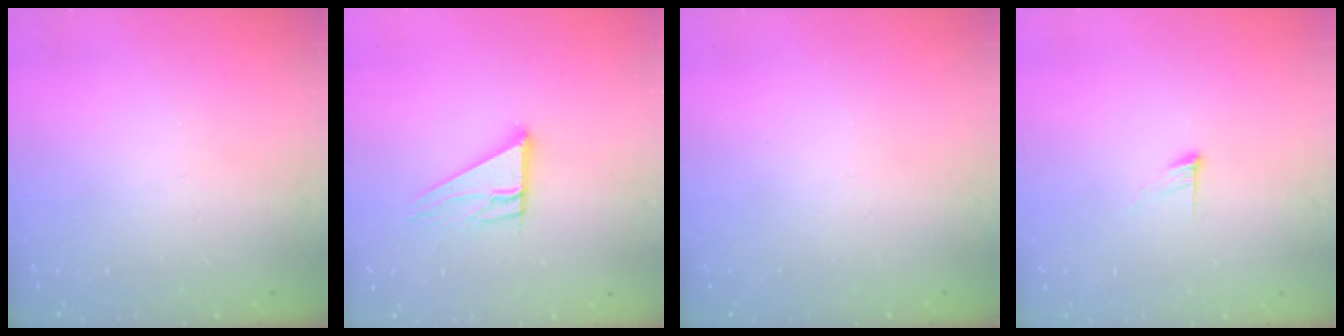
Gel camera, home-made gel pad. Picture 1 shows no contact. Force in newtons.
{"total": 10.7, "press": 10.7, "slide": 0.7}
{"total": 0.0}
{"total": 4.5, "press": 4.5, "slide": 0.4}